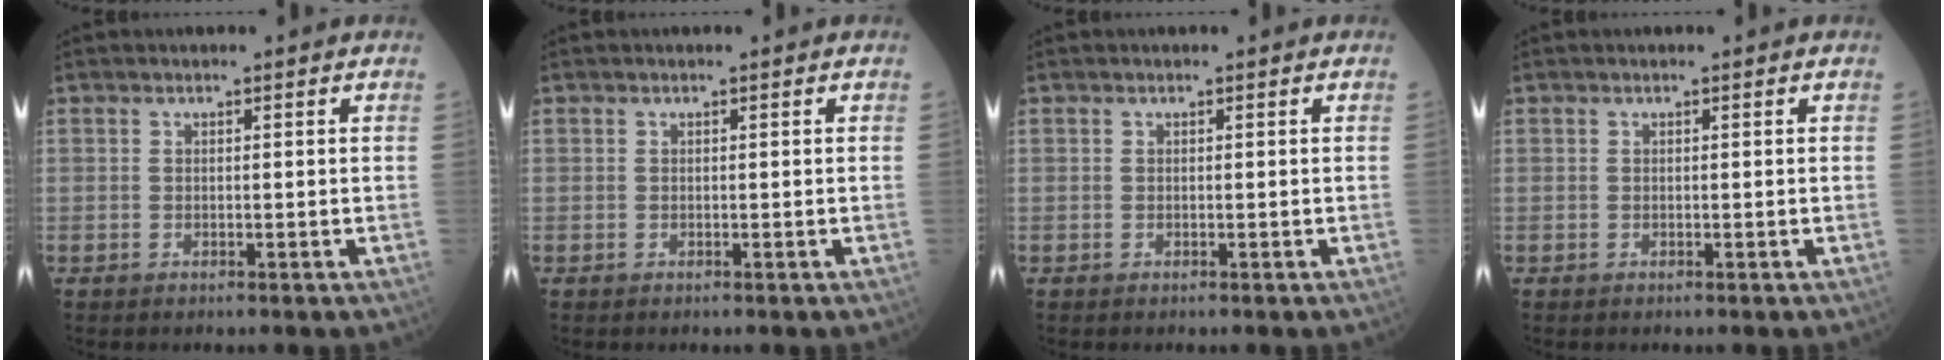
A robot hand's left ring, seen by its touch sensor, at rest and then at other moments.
{"total": 0.0}
{"total": 0.0}
{"total": 0.0}